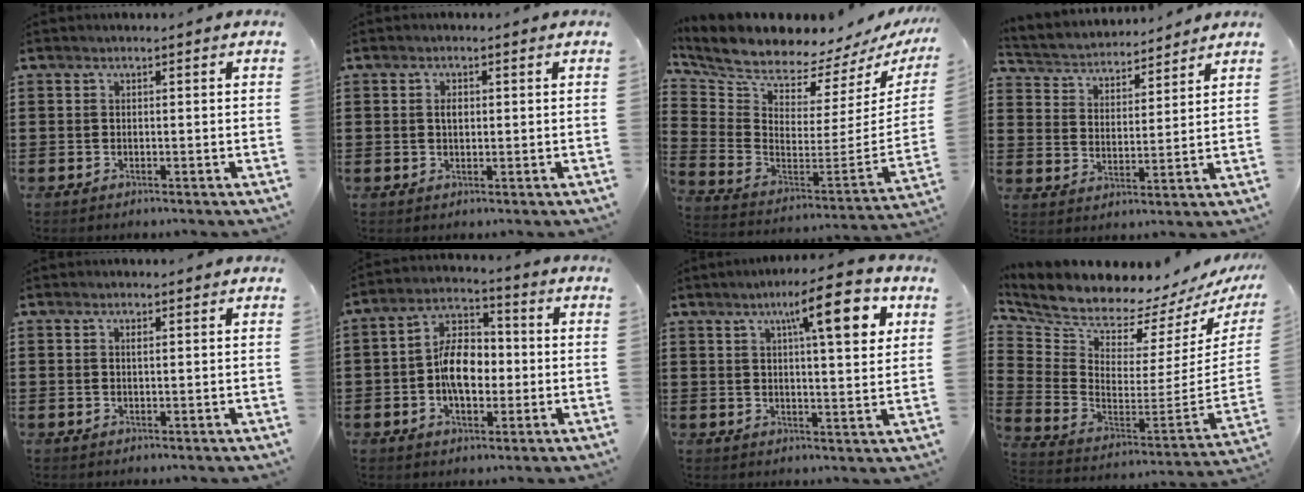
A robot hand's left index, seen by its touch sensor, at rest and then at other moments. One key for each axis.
{"total": 1.4, "fx": 0.2, "fy": 0.8, "fz": 1.1, "tx": -0.024, "ty": 0.005, "tz": 0.002}
{"total": 5.9, "fx": 5.7, "fy": 0.9, "fz": 1.4, "tx": -0.070, "ty": -0.073, "tz": 0.094}
{"total": 3.7, "fx": 3.6, "fy": 0.6, "fz": -0.2, "tx": -0.019, "ty": -0.025, "tz": 0.058}
{"total": 0.7, "fx": 0.4, "fy": 0.2, "fz": 0.6, "tx": -0.013, "ty": 0.000, "tz": 0.007}
{"total": 7.8, "fx": -1.1, "fy": 4.7, "fz": 6.2, "tx": -0.120, "ty": 0.007, "tz": -0.025}
{"total": 10.9, "fx": 5.2, "fy": 2.3, "fz": 9.3, "tx": -0.151, "ty": -0.003, "tz": 0.077}
{"total": 5.9, "fx": 5.8, "fy": 0.9, "fz": 0.8, "tx": -0.062, "ty": -0.075, "tz": 0.096}